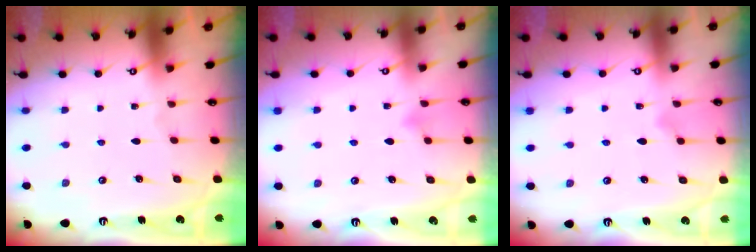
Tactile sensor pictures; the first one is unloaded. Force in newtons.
{"total": 3.7, "press": 3.6, "slide": 0.2}
{"total": 7.1, "press": 7.0, "slide": 1.1}